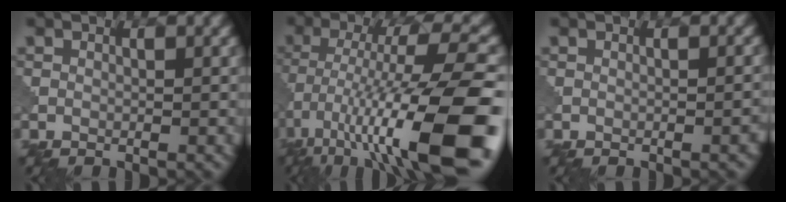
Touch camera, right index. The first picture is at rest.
{"total": 14.6, "force": [-6.4, 3.7, 12.6], "torque": [-0.208, 0.009, -0.099]}
{"total": 1.3, "force": [-0.5, 0.4, 1.2], "torque": [-0.008, 0.005, -0.006]}